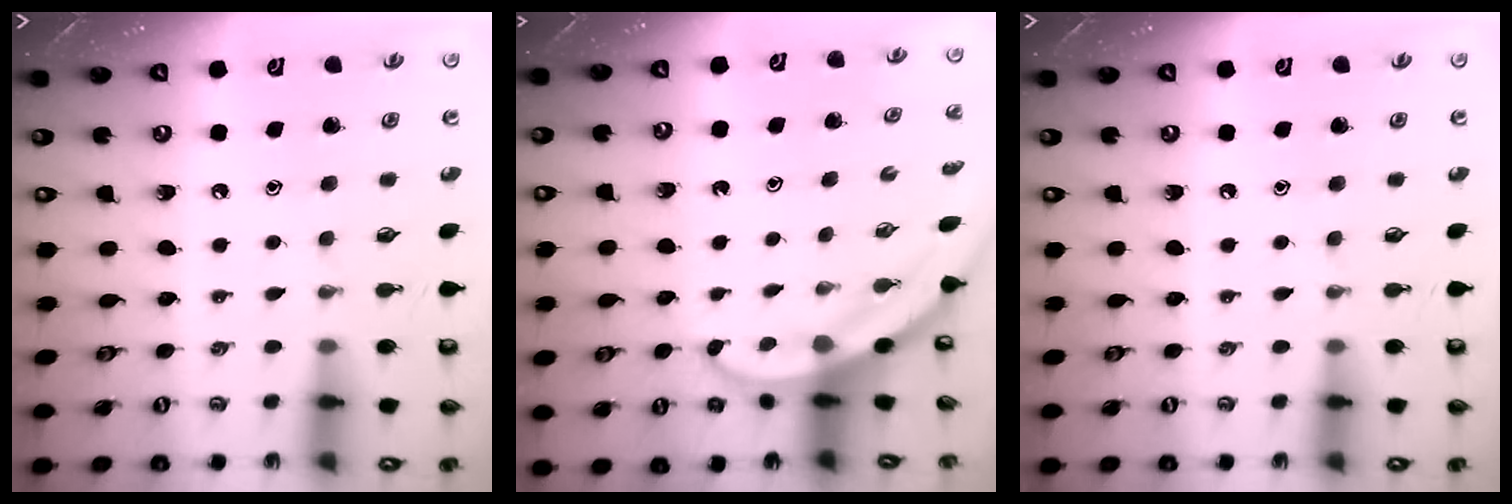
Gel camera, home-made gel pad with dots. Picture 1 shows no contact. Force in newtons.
{"total": 3.3, "press": 3.3, "slide": 0.2}
{"total": 0.0}